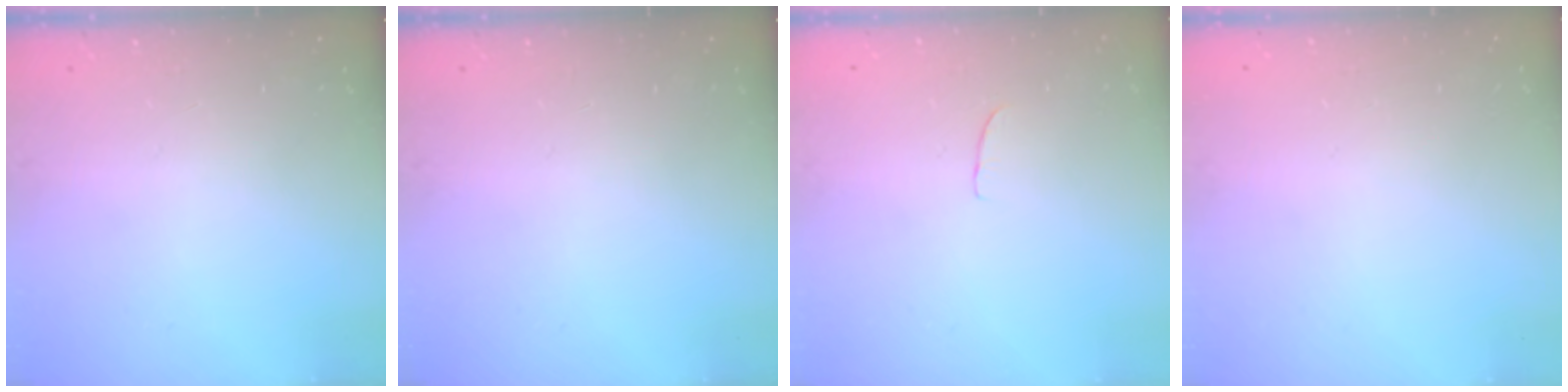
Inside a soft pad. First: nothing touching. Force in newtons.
{"total": 0.0}
{"total": 3.7, "press": 3.7, "slide": 0.3}
{"total": 0.0}